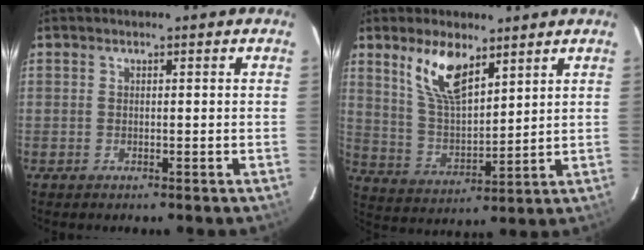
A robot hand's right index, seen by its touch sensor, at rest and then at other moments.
{"total": 10.7, "force": [6.6, 4.2, 7.2], "torque": [-0.137, 0.005, 0.136]}